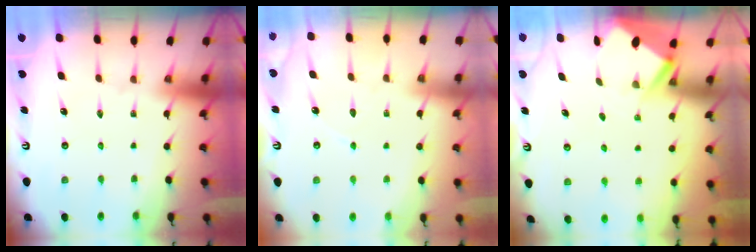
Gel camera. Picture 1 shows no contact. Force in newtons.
{"total": 3.7, "press": 3.7, "slide": 0.4}
{"total": 3.0, "press": 3.0, "slide": 0.4}